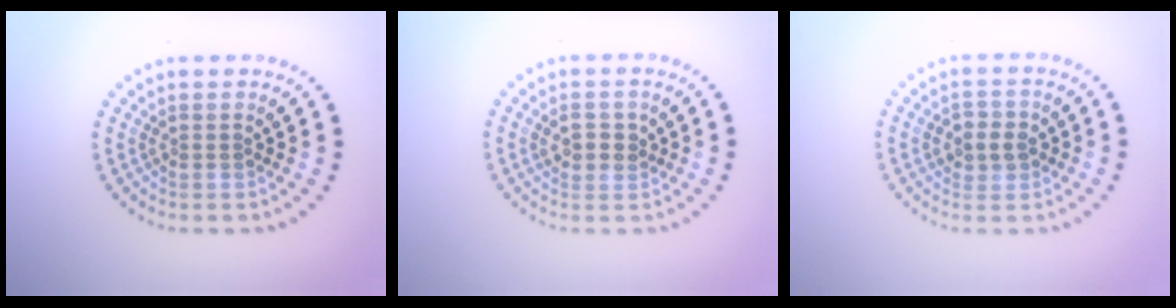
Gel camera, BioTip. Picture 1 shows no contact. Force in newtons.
{"total": 2.1, "press": 2.0, "slide": 0.7}
{"total": 2.2, "press": 2.2, "slide": 0.5}